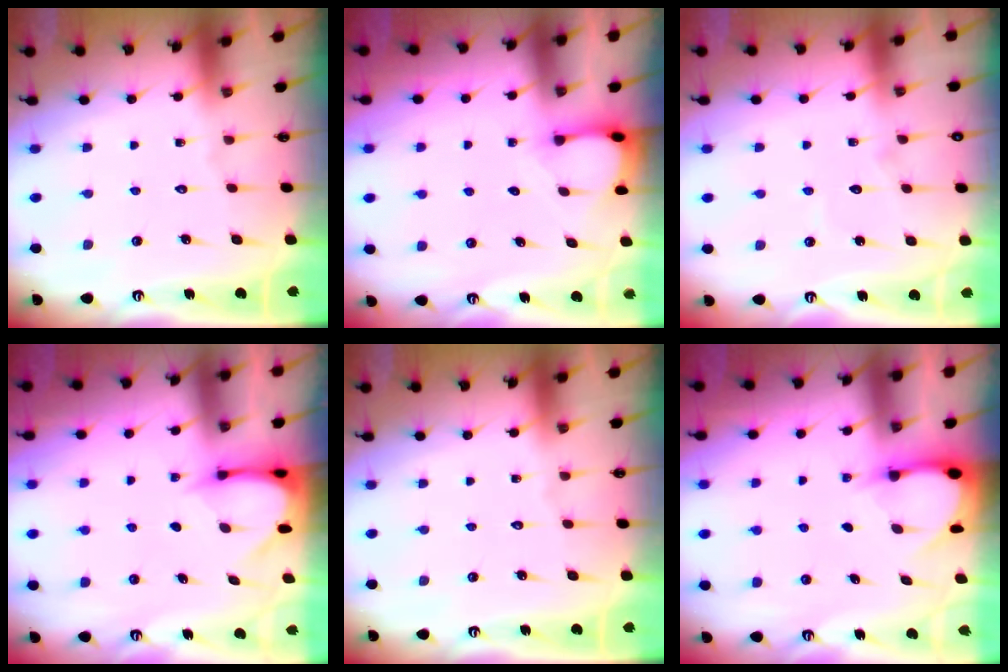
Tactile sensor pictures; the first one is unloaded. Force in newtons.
{"total": 3.1, "press": 3.1, "slide": 0.2}
{"total": 5.6, "press": 5.6, "slide": 0.5}
{"total": 3.7, "press": 3.6, "slide": 0.3}
{"total": 0.0}
{"total": 3.1, "press": 3.1, "slide": 0.4}